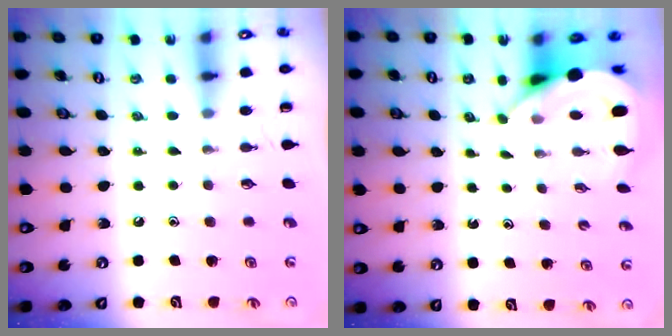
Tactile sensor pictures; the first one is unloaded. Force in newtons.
{"total": 4.4, "press": 4.4, "slide": 0.5}